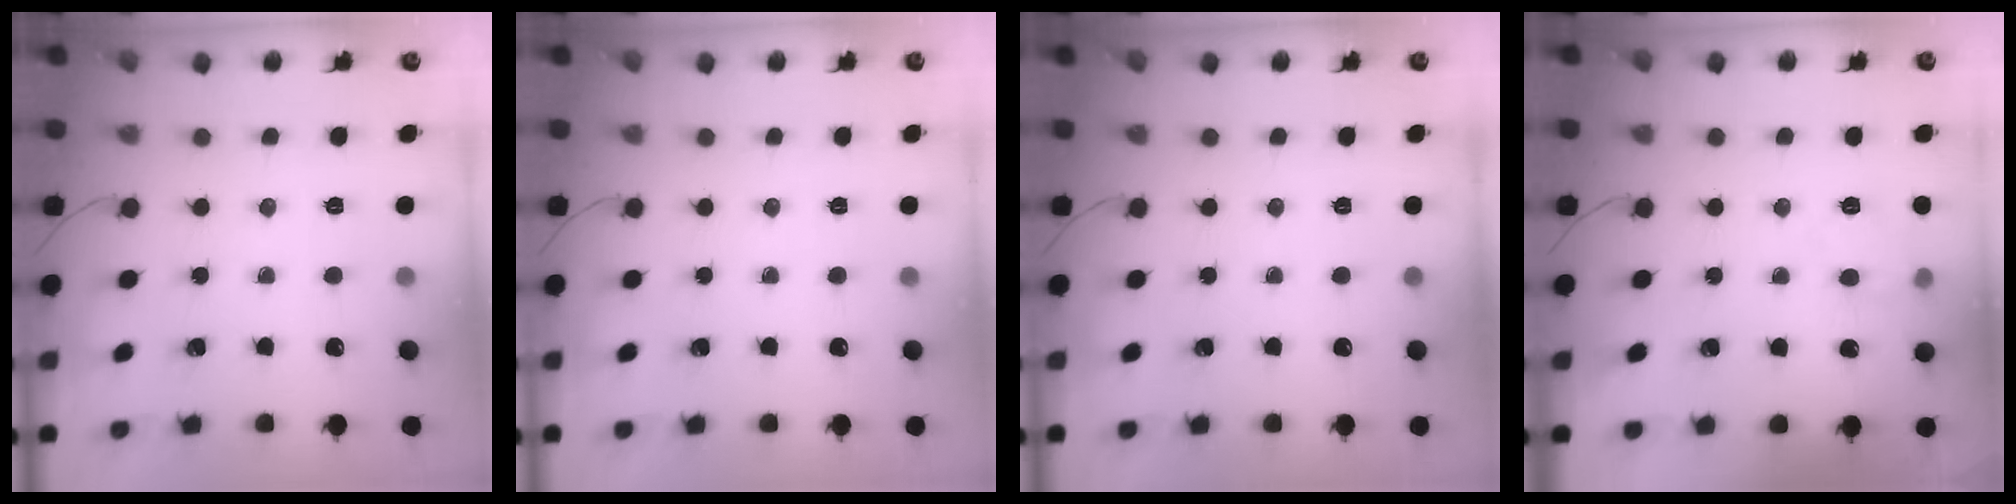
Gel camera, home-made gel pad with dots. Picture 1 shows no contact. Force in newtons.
{"total": 0.0}
{"total": 0.0}
{"total": 5.5, "press": 5.3, "slide": 1.3}